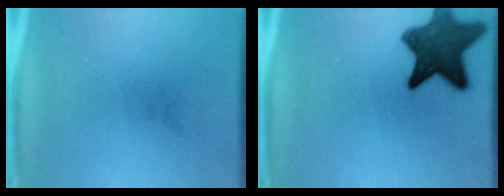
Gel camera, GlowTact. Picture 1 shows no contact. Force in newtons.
{"total": 11.5}